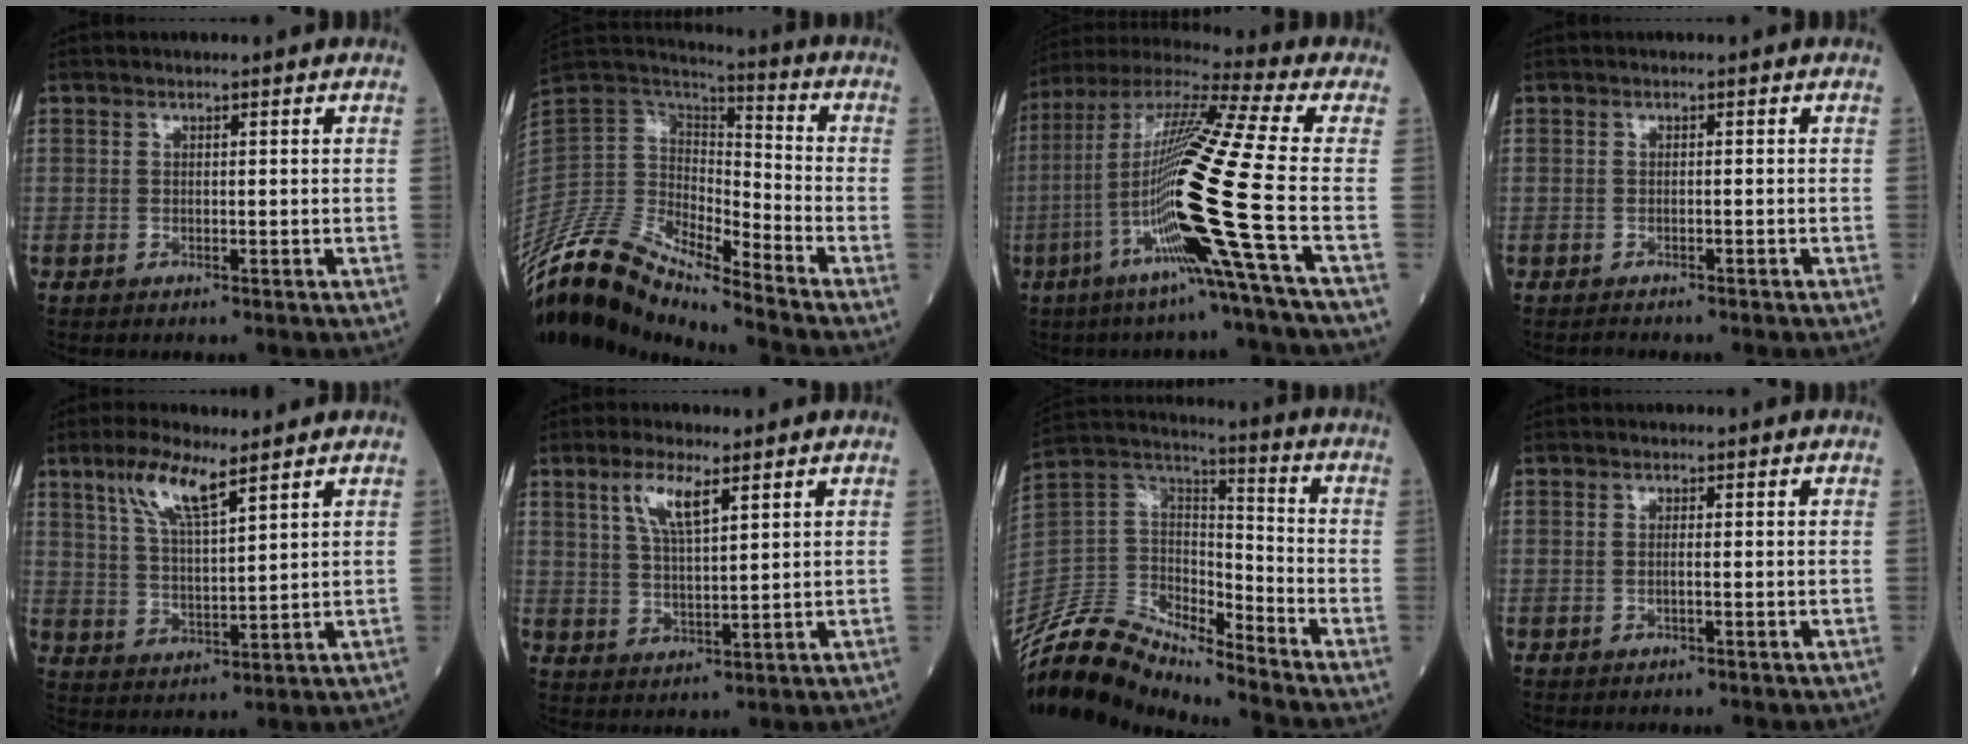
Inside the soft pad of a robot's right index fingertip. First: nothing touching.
{"total": 17.5, "force": [-15.7, 2.6, 7.4], "torque": [-0.150, 0.034, -0.302]}
{"total": 21.4, "force": [-6.3, -2.5, 20.3], "torque": [-0.410, -0.024, -0.138]}
{"total": 2.0, "force": [-1.9, 0.1, 0.7], "torque": [-0.011, -0.001, -0.023]}
{"total": 8.0, "force": [5.1, 1.3, 6.0], "torque": [-0.124, 0.002, 0.102]}
{"total": 6.2, "force": [3.4, 1.2, 5.0], "torque": [-0.104, 0.002, 0.067]}
{"total": 15.5, "force": [-14.7, 2.7, 4.0], "torque": [-0.083, 0.056, -0.283]}
{"total": 0.6, "force": [-0.2, -0.1, 0.6], "torque": [-0.011, 0.001, -0.004]}